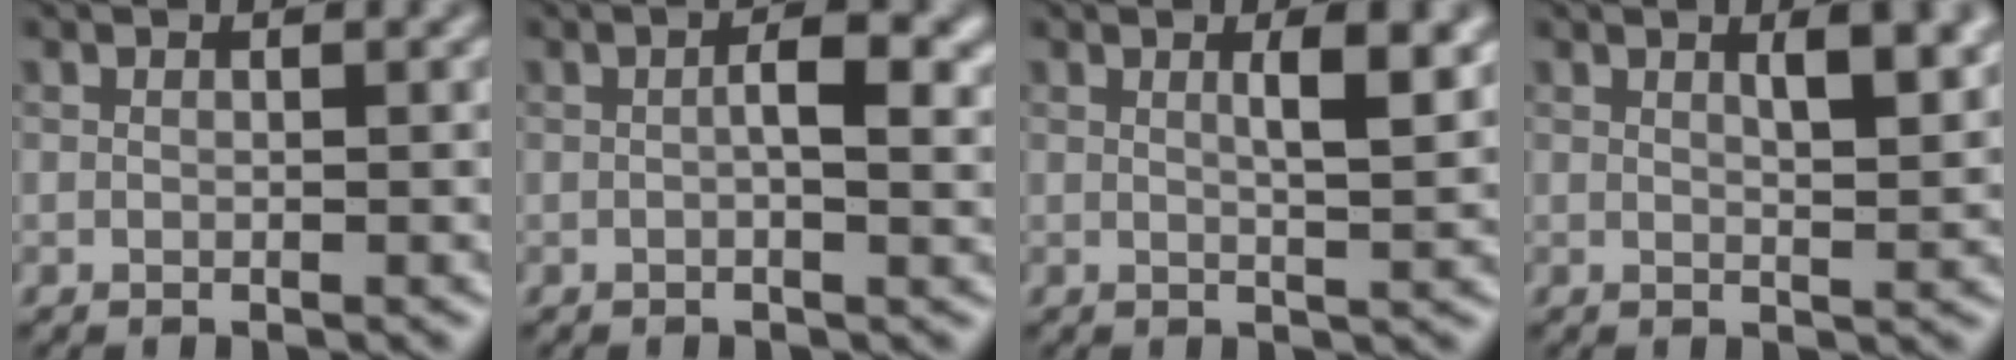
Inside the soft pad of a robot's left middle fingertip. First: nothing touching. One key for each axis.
{"total": 3.5, "fx": 0.1, "fy": 1.1, "fz": 3.3, "tx": -0.059, "ty": 0.001, "tz": 0.000}
{"total": 3.9, "fx": 1.1, "fy": 1.0, "fz": 3.6, "tx": -0.045, "ty": 0.001, "tz": 0.015}
{"total": 4.3, "fx": 1.7, "fy": 1.4, "fz": 3.6, "tx": -0.041, "ty": 0.006, "tz": 0.020}